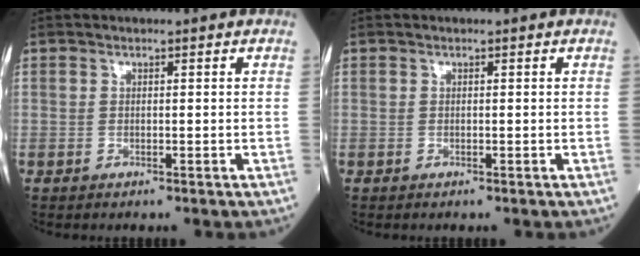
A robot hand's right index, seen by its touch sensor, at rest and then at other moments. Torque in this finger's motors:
{"motor_torque": [0.02, 0.01, -0.01, -0.01]}